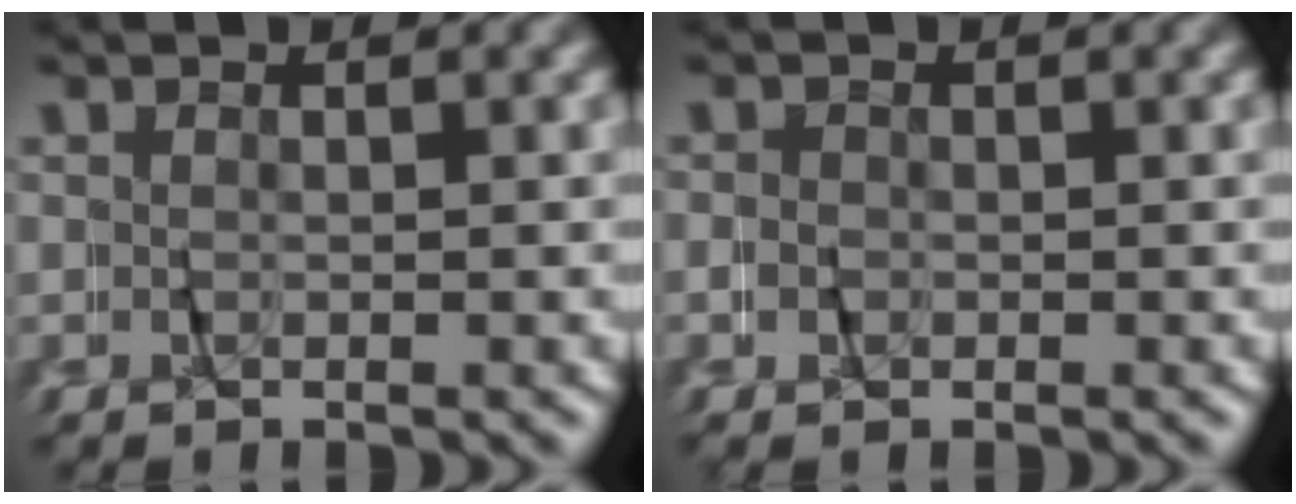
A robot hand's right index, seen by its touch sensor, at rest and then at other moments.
{"total": 0.9, "force": [-0.2, 0.9, -0.1], "torque": [0.004, 0.003, -0.011]}